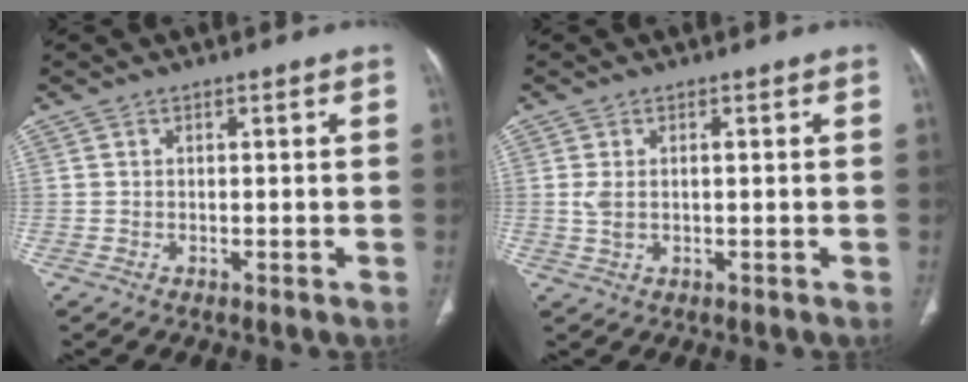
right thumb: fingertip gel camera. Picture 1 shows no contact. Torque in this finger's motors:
{"motor_torque": [0.72, 0.70, 0.70, 0.14, 0.01]}